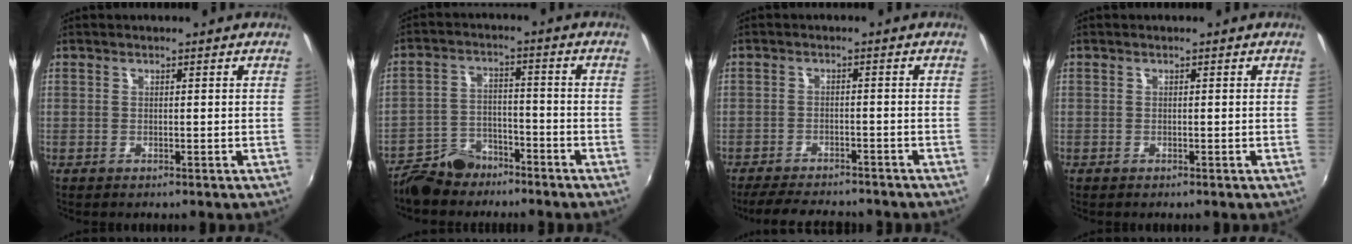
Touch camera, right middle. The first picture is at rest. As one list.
[{"total": 8.8, "force": [-7.3, 4.1, 2.6], "torque": [-0.075, 0.007, -0.126]}, {"total": 10.0, "force": [-8.9, 2.6, 3.9], "torque": [-0.095, -0.011, -0.130]}, {"total": 0.0}]